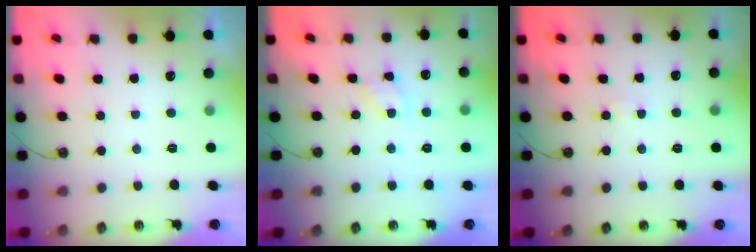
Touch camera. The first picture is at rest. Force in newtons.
{"total": 3.7, "press": 3.7, "slide": 0.3}
{"total": 1.7, "press": 1.7, "slide": 0.2}